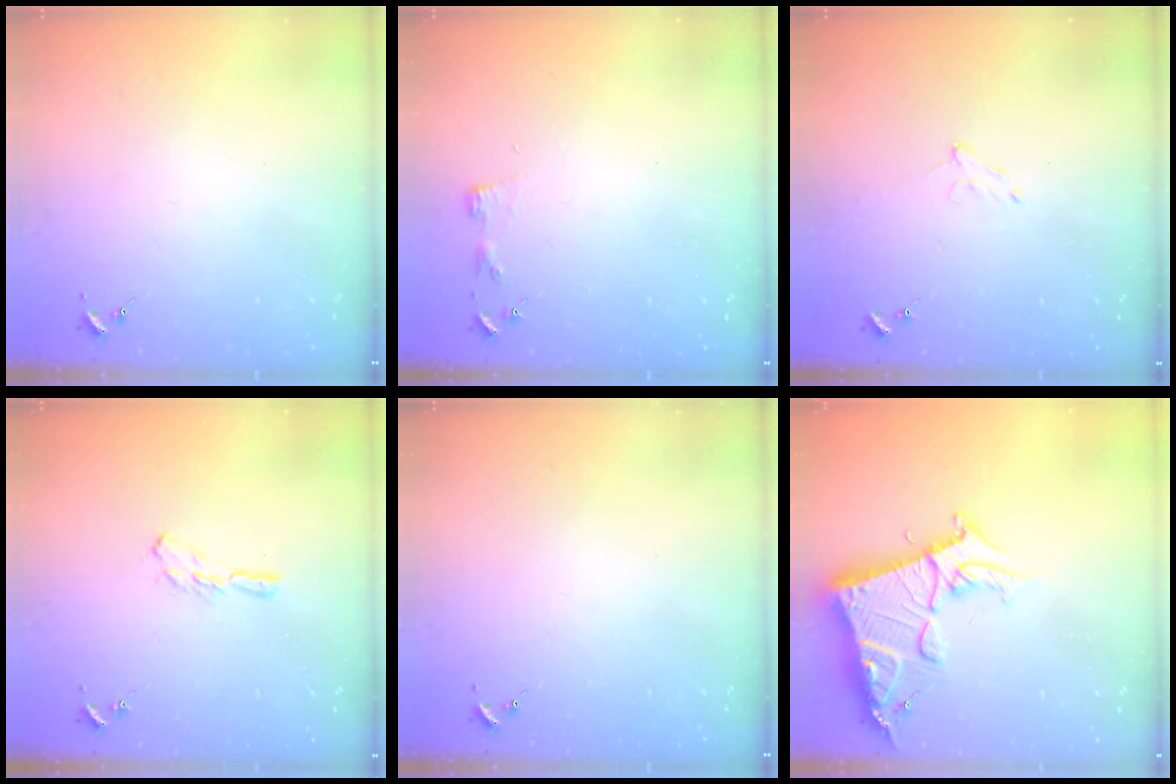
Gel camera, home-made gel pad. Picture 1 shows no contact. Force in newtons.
{"total": 2.9, "press": 2.9, "slide": 0.3}
{"total": 5.4, "press": 5.3, "slide": 0.8}
{"total": 5.8, "press": 5.8, "slide": 0.5}
{"total": 0.0}
{"total": 18.5, "press": 18.4, "slide": 1.8}